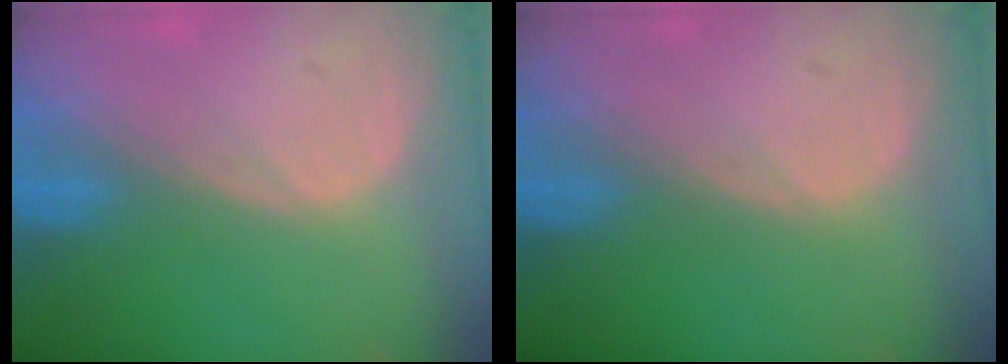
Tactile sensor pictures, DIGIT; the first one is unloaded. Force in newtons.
{"total": 0.0}